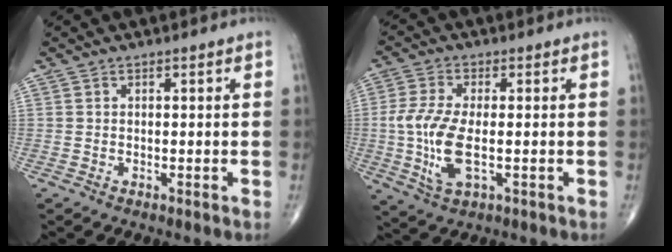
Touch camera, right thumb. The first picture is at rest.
{"total": 10.2, "force": [-1.3, 4.4, 9.1], "torque": [-0.203, -0.006, -0.023]}